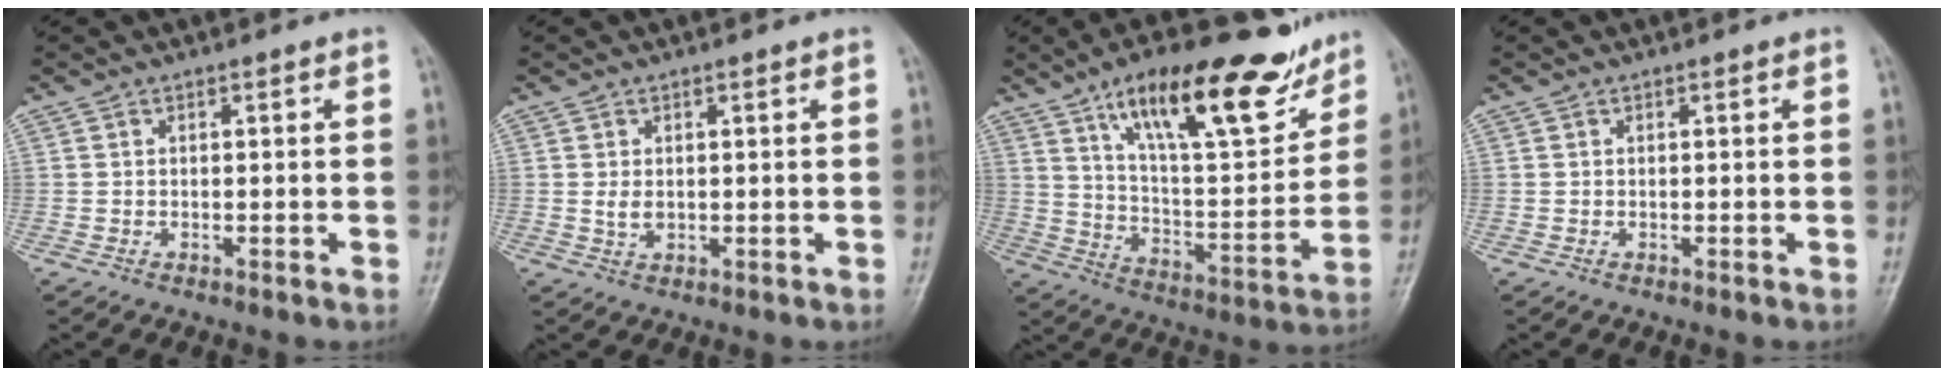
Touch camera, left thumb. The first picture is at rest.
{"total": 2.3, "force": [0.4, 1.5, 1.8], "torque": [-0.027, -0.005, 0.009]}
{"total": 22.9, "force": [14.3, 7.6, 16.2], "torque": [-0.213, -0.059, 0.237]}
{"total": 0.0}